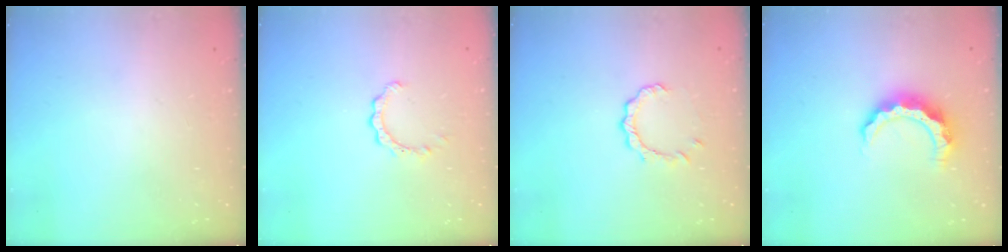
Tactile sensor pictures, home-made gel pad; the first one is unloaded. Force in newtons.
{"total": 2.3, "press": 2.3, "slide": 0.3}
{"total": 3.7, "press": 3.7, "slide": 0.3}
{"total": 8.6, "press": 8.6, "slide": 0.1}